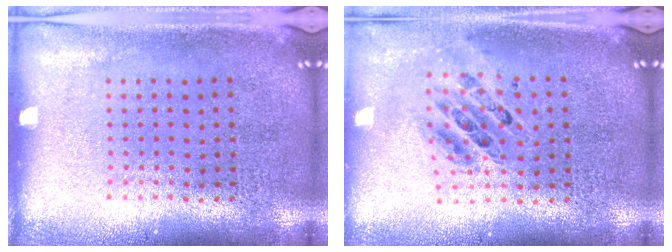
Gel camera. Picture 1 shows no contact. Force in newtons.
{"total": 0.7, "press": 0.7, "slide": 0.0}